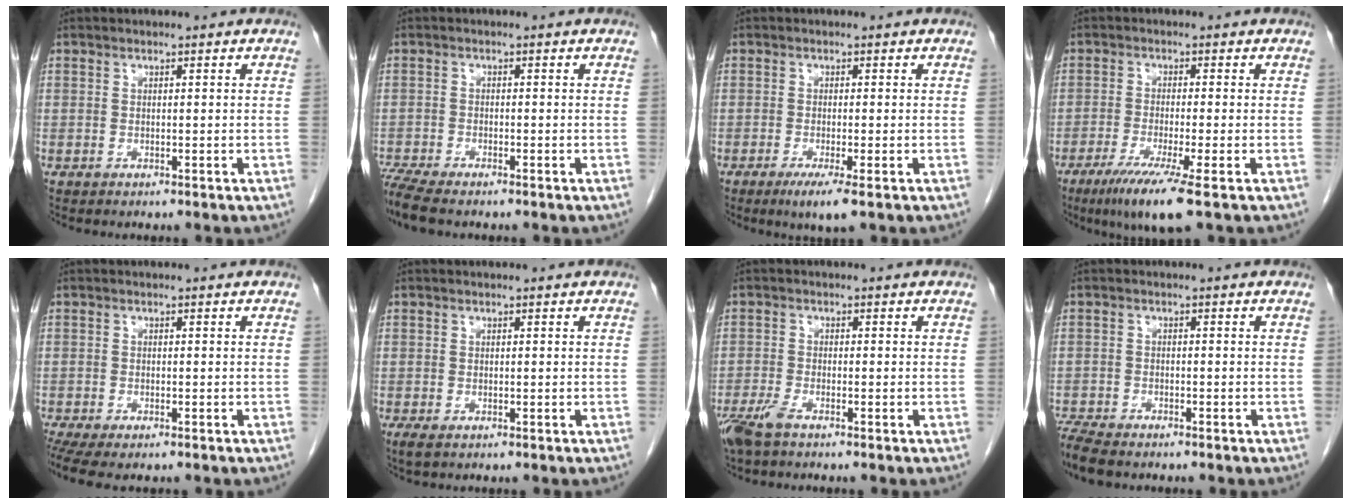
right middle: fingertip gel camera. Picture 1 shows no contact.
{"total": 5.4, "force": [-4.6, 0.6, 2.7], "torque": [-0.055, -0.014, -0.085]}
{"total": 3.9, "force": [-2.1, 0.1, 3.3], "torque": [-0.054, -0.012, -0.036]}
{"total": 7.6, "force": [-4.6, -0.7, 6.0], "torque": [-0.105, -0.024, -0.081]}
{"total": 7.1, "force": [-5.4, 2.4, 4.0], "torque": [-0.074, -0.007, -0.086]}
{"total": 1.8, "force": [-1.1, 0.8, 1.2], "torque": [-0.023, -0.004, -0.013]}
{"total": 4.2, "force": [-3.0, 0.9, 2.8], "torque": [-0.064, -0.009, -0.059]}
{"total": 6.2, "force": [-5.4, 1.6, 2.7], "torque": [-0.053, -0.014, -0.095]}